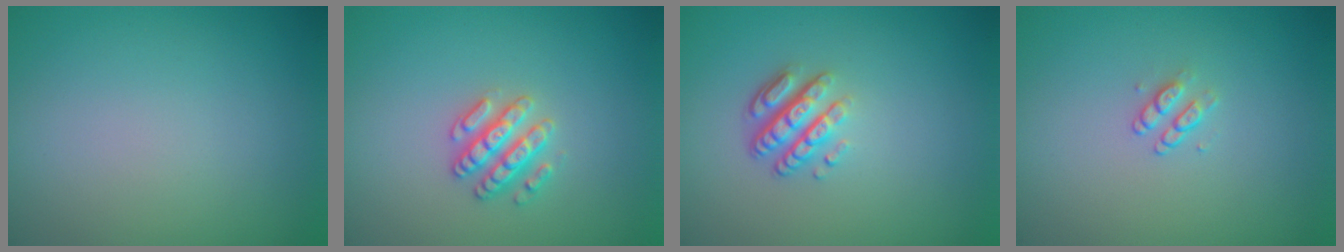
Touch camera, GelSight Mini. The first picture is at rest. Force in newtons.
{"total": 2.6, "press": 2.6, "slide": 0.3}
{"total": 3.6, "press": 2.6, "slide": 2.5}
{"total": 1.1, "press": 0.8, "slide": 0.7}